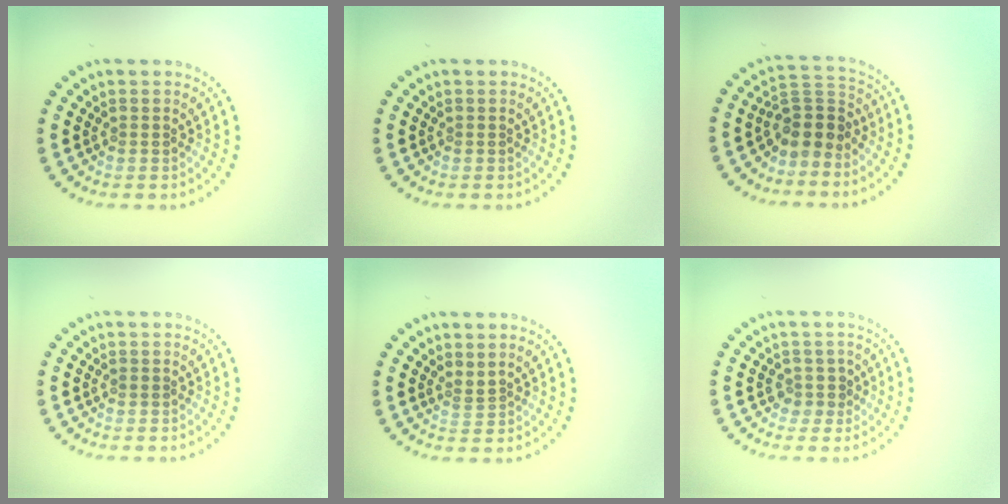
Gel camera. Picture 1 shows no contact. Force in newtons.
{"total": 0.0}
{"total": 3.5, "press": 2.8, "slide": 2.0}
{"total": 0.5, "press": 0.4, "slide": 0.3}
{"total": 0.9, "press": 0.3, "slide": 0.9}
{"total": 1.5, "press": 1.2, "slide": 1.0}